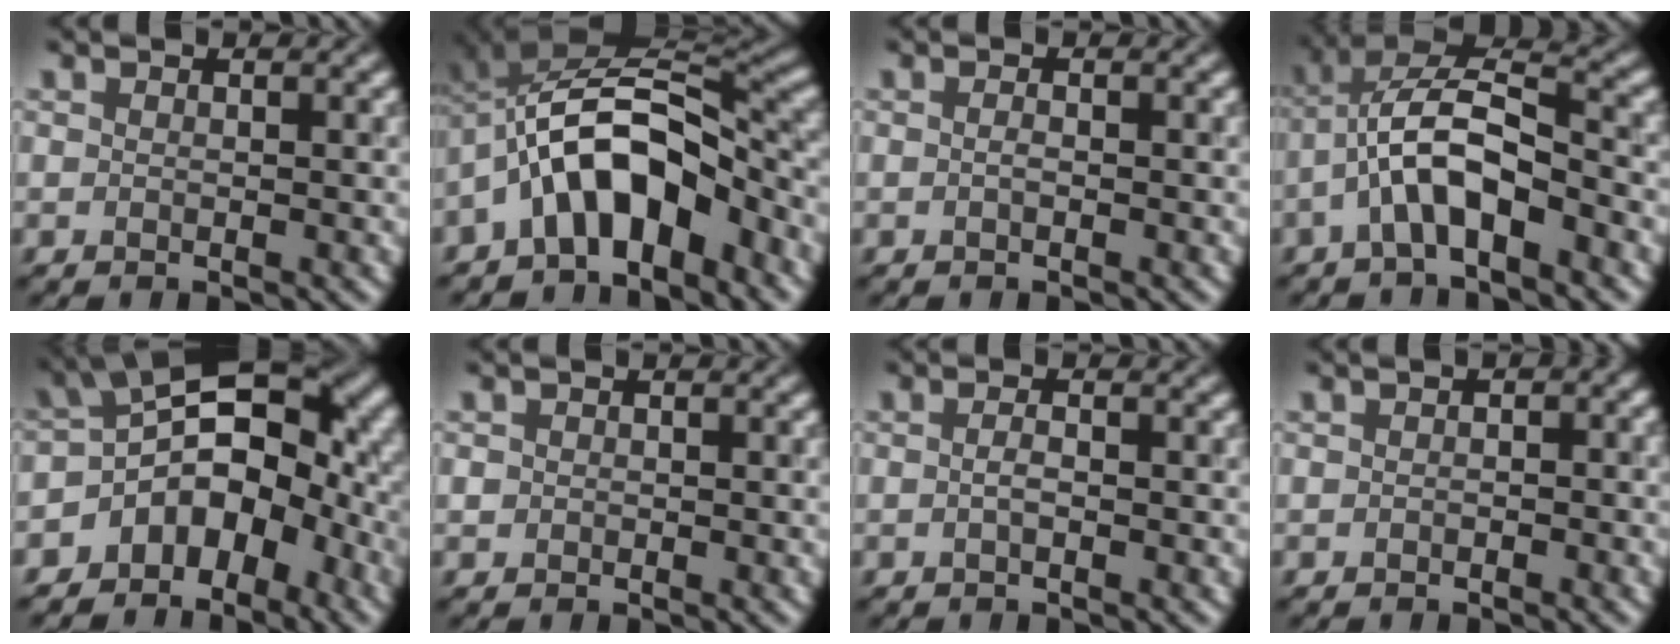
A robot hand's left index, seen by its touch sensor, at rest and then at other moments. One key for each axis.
{"total": 9.8, "fx": -4.0, "fy": 4.5, "fz": 7.8, "tx": -0.120, "ty": 0.024, "tz": -0.077}
{"total": 0.6, "fx": -0.2, "fy": 0.2, "fz": 0.5, "tx": -0.013, "ty": 0.000, "tz": -0.004}
{"total": 6.6, "fx": -2.5, "fy": 2.4, "fz": 5.6, "tx": -0.111, "ty": 0.019, "tz": -0.048}
{"total": 10.1, "fx": -3.3, "fy": 6.3, "fz": 7.2, "tx": -0.084, "ty": 0.015, "tz": -0.070}
{"total": 0.7, "fx": -0.1, "fy": 0.7, "fz": 0.1, "tx": 0.002, "ty": -0.004, "tz": -0.003}
{"total": 1.0, "fx": -0.2, "fy": 0.3, "fz": 0.9, "tx": -0.021, "ty": 0.001, "tz": -0.006}
{"total": 1.5, "fx": -0.2, "fy": 0.9, "fz": 1.2, "tx": -0.015, "ty": 0.000, "tz": -0.004}